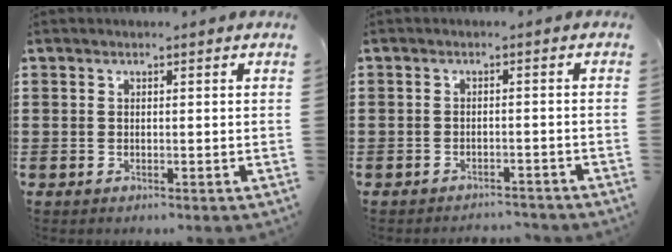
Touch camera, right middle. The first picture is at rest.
{"total": 1.9, "force": [-1.9, 0.2, -0.2], "torque": [-0.004, -0.001, -0.043]}